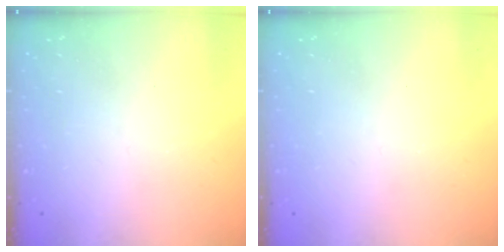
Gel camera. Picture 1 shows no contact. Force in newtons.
{"total": 0.0}